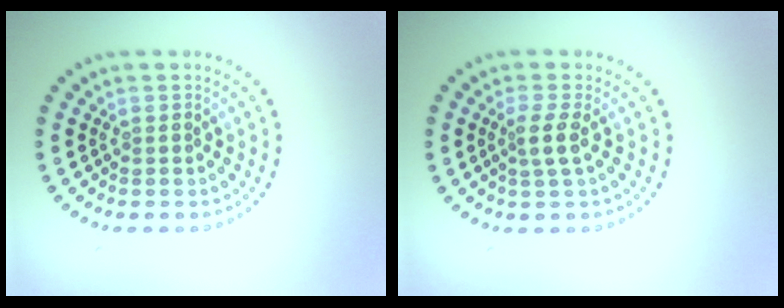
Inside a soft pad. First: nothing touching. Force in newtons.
{"total": 1.8, "press": 1.3, "slide": 1.2}